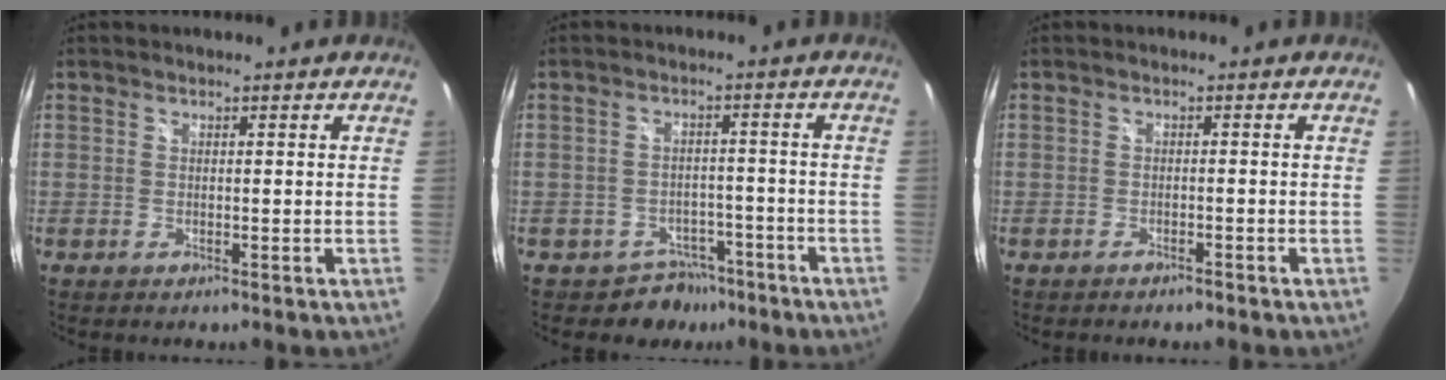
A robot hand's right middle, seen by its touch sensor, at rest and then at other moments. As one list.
[{"total": 5.8, "force": [-4.2, 4.0, -0.1], "torque": [0.000, 0.030, -0.056]}, {"total": 1.8, "force": [-1.6, 0.5, 0.6], "torque": [-0.017, -0.004, -0.026]}]